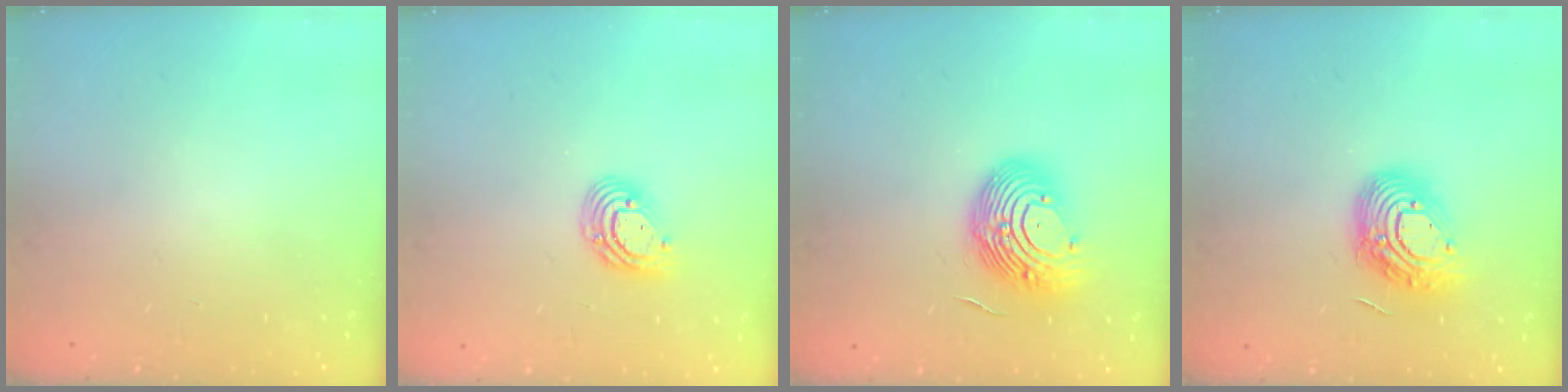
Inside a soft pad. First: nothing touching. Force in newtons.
{"total": 9.2, "press": 9.0, "slide": 1.5}
{"total": 13.3, "press": 12.8, "slide": 3.9}
{"total": 14.8, "press": 14.7, "slide": 1.0}